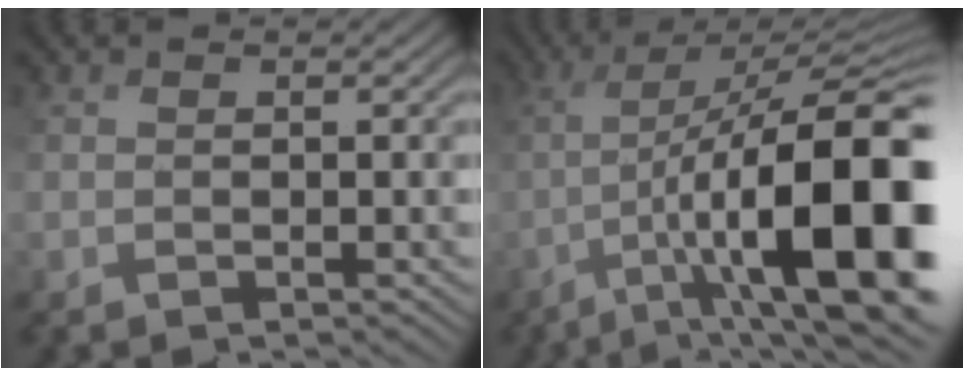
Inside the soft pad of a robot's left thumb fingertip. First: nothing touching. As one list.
[{"total": 17.7, "force": [-4.1, 6.1, 16.1], "torque": [-0.251, -0.016, -0.045]}]